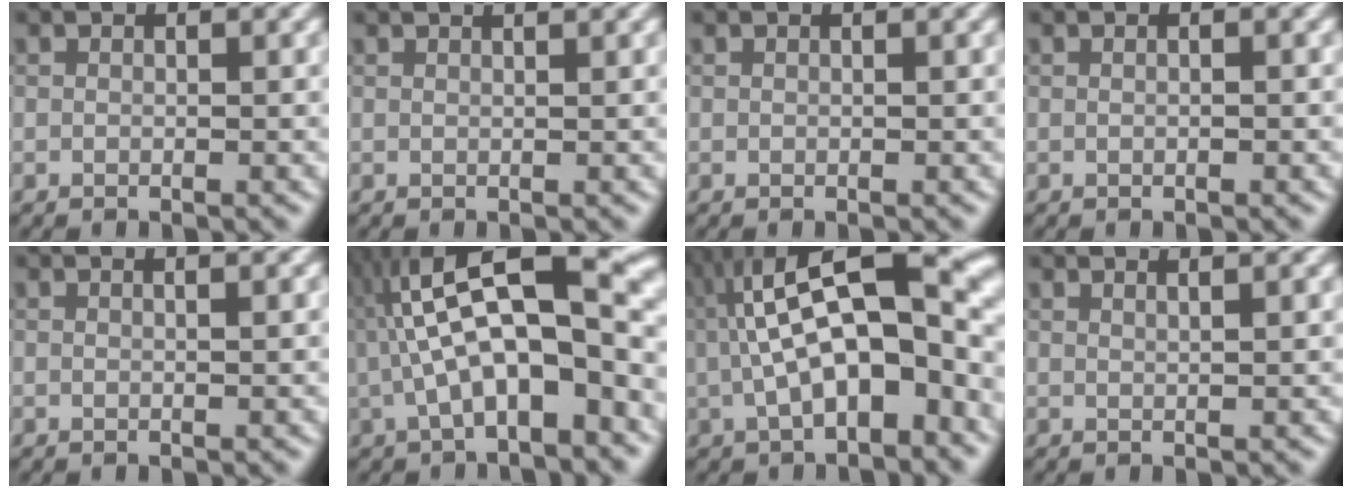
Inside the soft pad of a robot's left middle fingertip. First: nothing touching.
{"total": 2.7, "force": [1.9, 1.1, 1.6], "torque": [-0.002, 0.009, -0.006]}
{"total": 0.0}
{"total": 1.4, "force": [0.4, 0.7, 1.2], "torque": [-0.007, 0.003, -0.011]}
{"total": 1.3, "force": [0.7, 0.5, 1.0], "torque": [-0.009, 0.002, -0.001]}
{"total": 12.0, "force": [0.0, 3.8, 11.4], "torque": [-0.190, 0.036, -0.005]}
{"total": 13.4, "force": [0.3, 5.1, 12.4], "torque": [-0.194, 0.033, -0.001]}
{"total": 3.0, "force": [2.1, 1.2, 1.9], "torque": [0.004, 0.012, -0.003]}